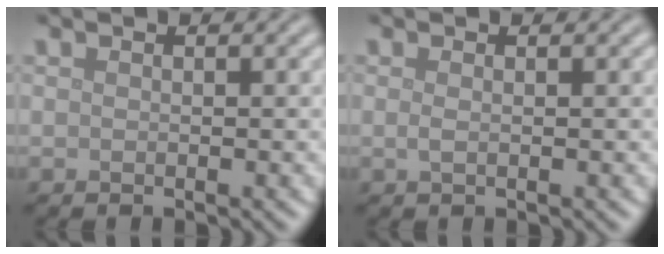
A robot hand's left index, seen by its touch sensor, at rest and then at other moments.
{"total": 0.7, "force": [0.1, 0.2, 0.6], "torque": [-0.014, 0.000, 0.002]}